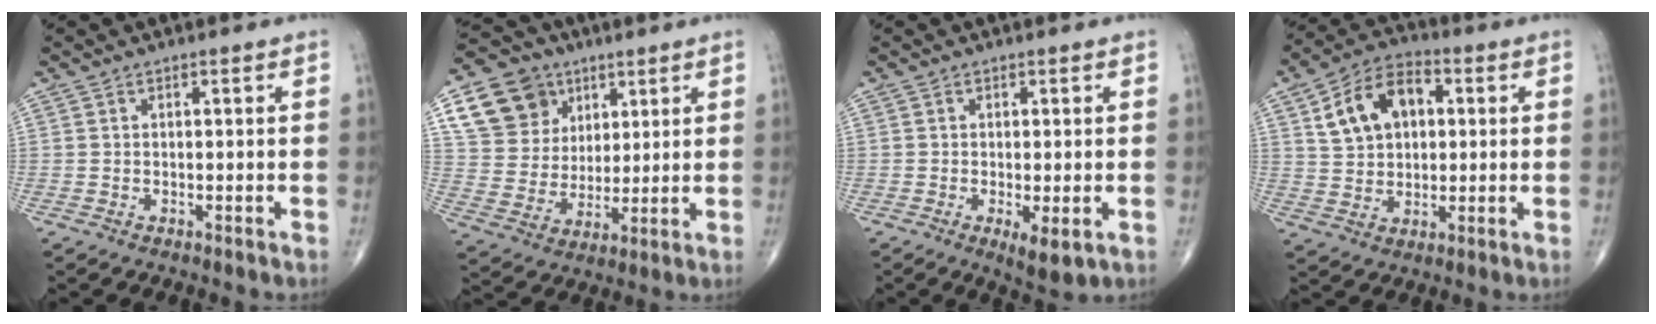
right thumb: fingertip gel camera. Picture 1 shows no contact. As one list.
[{"total": 14.9, "force": [7.0, 11.9, 5.6], "torque": [-0.071, -0.014, 0.131]}, {"total": 4.4, "force": [-1.2, 1.5, 4.0], "torque": [-0.066, -0.014, -0.017]}, {"total": 12.6, "force": [3.4, 8.4, 8.7], "torque": [-0.128, 0.013, 0.054]}]